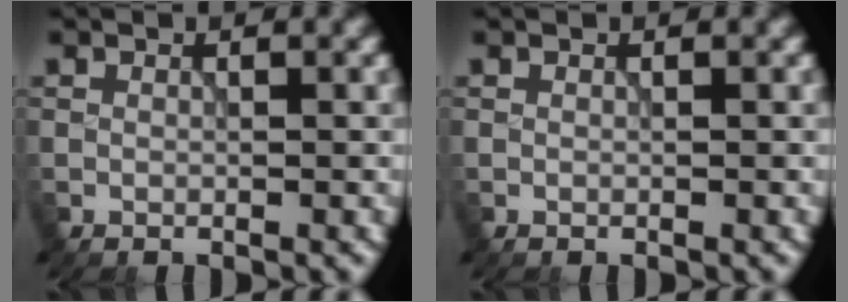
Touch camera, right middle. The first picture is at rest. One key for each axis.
{"total": 0.0}